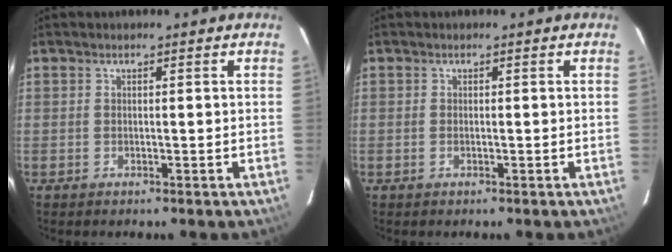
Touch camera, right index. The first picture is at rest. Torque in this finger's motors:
{"motor_torque": [-0.10, 0.04, -0.05, -0.01]}